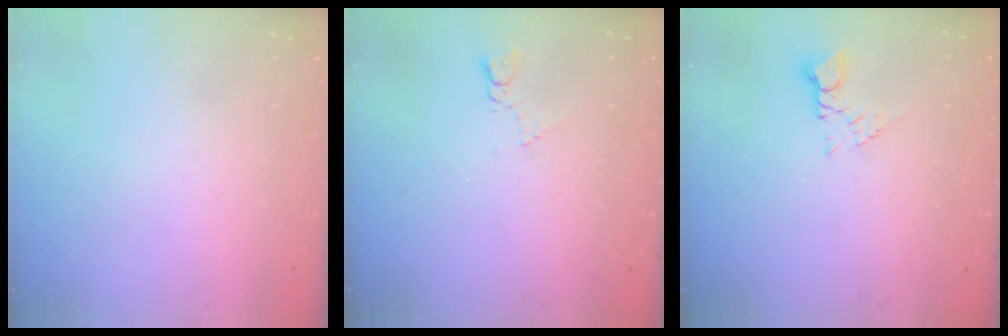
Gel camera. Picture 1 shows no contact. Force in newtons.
{"total": 4.2, "press": 4.1, "slide": 0.7}
{"total": 3.2, "press": 3.2, "slide": 0.4}